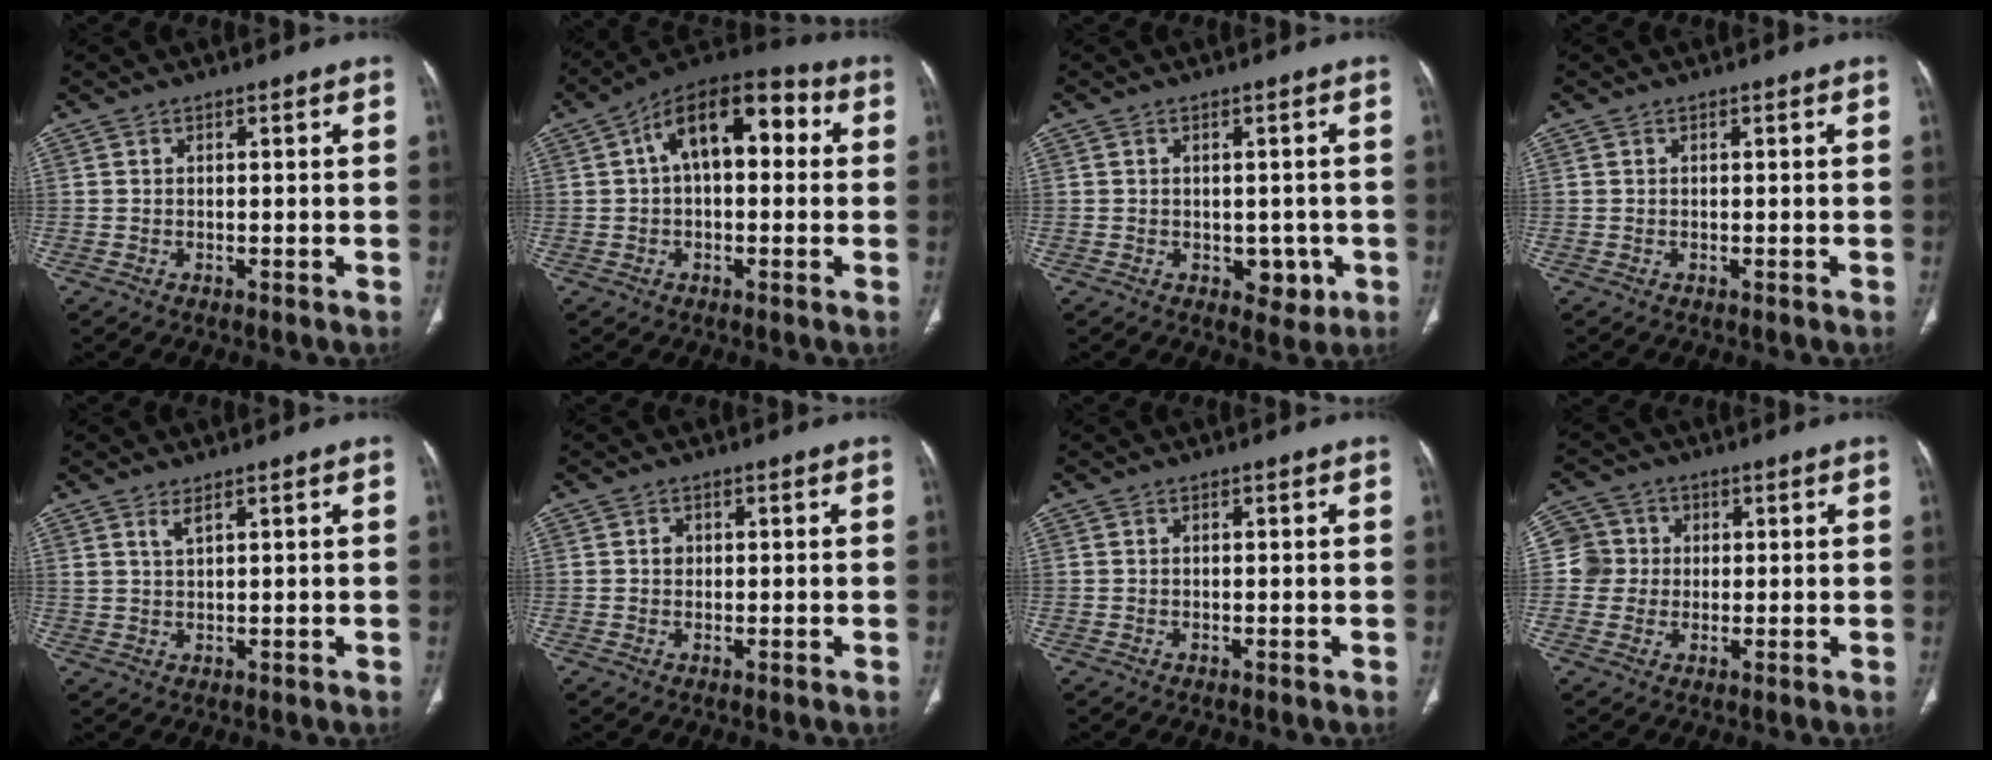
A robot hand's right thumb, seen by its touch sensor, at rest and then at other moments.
{"total": 15.2, "force": [3.1, 8.1, 12.5], "torque": [-0.173, 0.042, 0.040]}
{"total": 4.2, "force": [-1.0, 3.1, 2.6], "torque": [-0.007, 0.001, -0.006]}
{"total": 0.0}
{"total": 2.0, "force": [1.4, 0.4, 1.4], "torque": [-0.031, -0.009, 0.034]}
{"total": 1.2, "force": [0.2, 1.1, 0.5], "torque": [-0.004, 0.003, 0.002]}
{"total": 0.0}
{"total": 5.5, "force": [0.5, 5.4, 0.4], "torque": [0.024, 0.009, 0.003]}